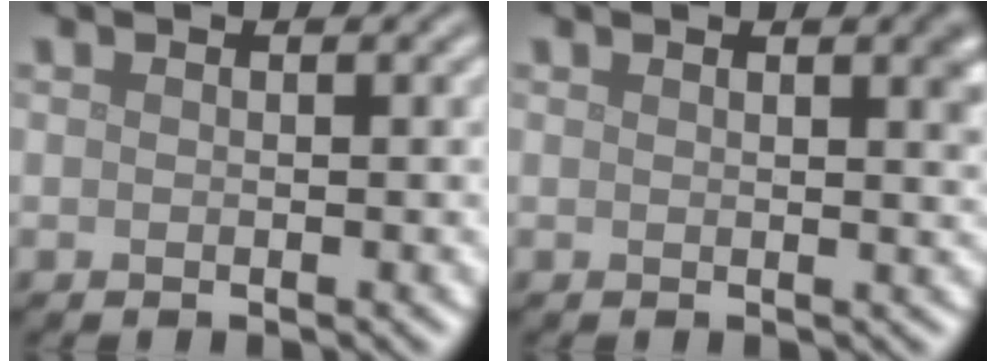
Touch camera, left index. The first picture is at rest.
{"total": 2.5, "force": [1.2, 0.8, 2.0], "torque": [-0.012, 0.006, 0.015]}